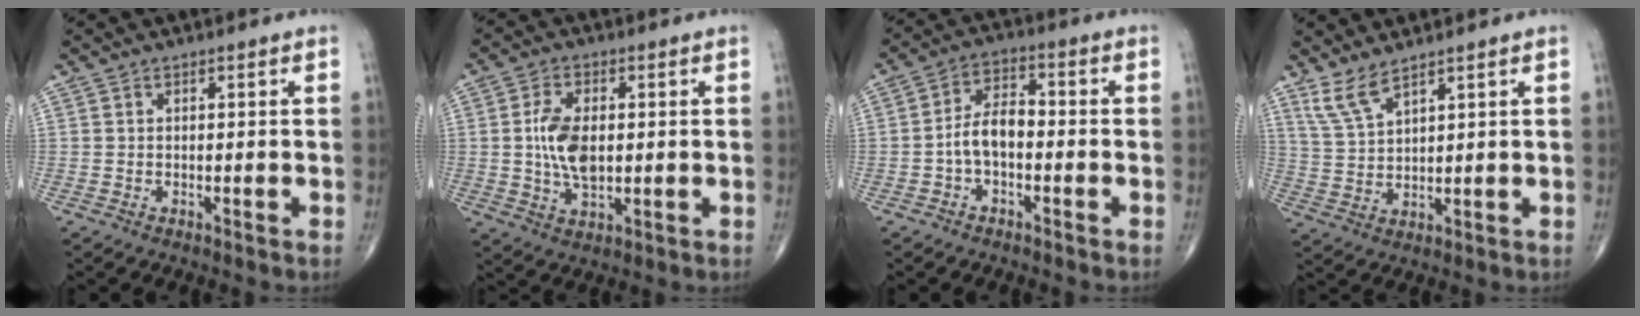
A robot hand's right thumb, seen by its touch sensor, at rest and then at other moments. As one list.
[{"total": 8.5, "force": [0.5, 4.7, 7.1], "torque": [-0.133, -0.003, 0.011]}, {"total": 6.5, "force": [-1.6, 3.6, 5.1], "torque": [-0.087, 0.030, -0.037]}, {"total": 5.9, "force": [5.0, 1.0, 2.9], "torque": [-0.066, -0.034, 0.115]}]